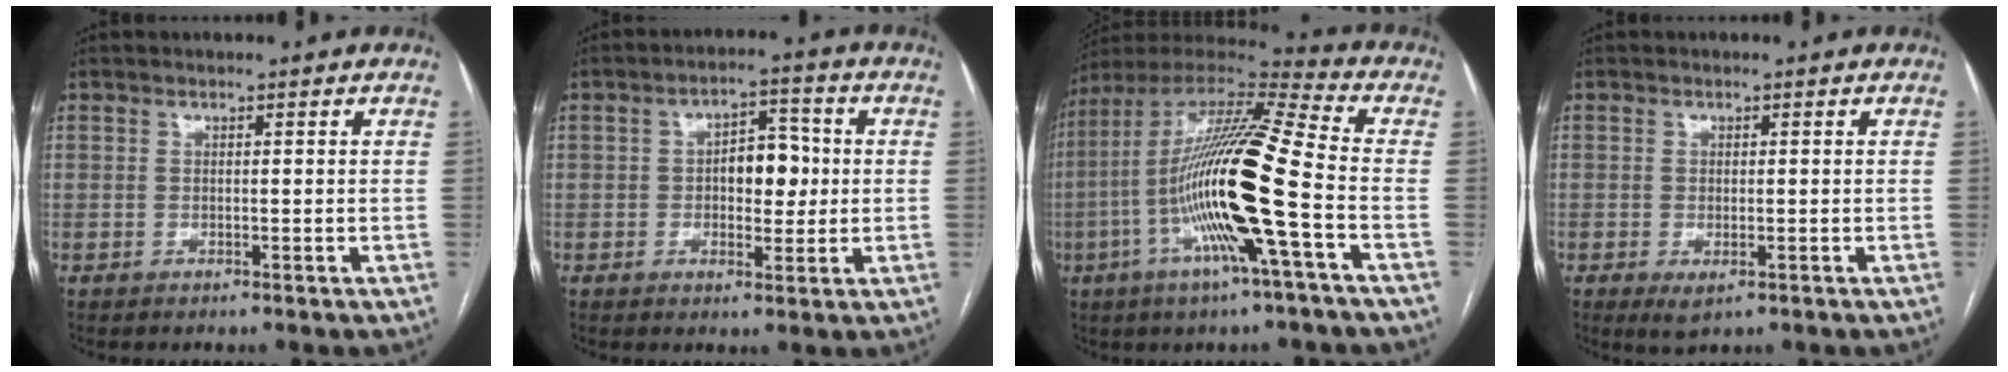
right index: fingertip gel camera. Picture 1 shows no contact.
{"total": 6.8, "force": [0.1, 3.6, 5.7], "torque": [-0.084, 0.018, 0.002]}
{"total": 20.8, "force": [-4.7, 0.5, 20.2], "torque": [-0.399, -0.008, -0.099]}
{"total": 2.7, "force": [-1.2, 1.1, 2.2], "torque": [-0.036, -0.005, -0.011]}